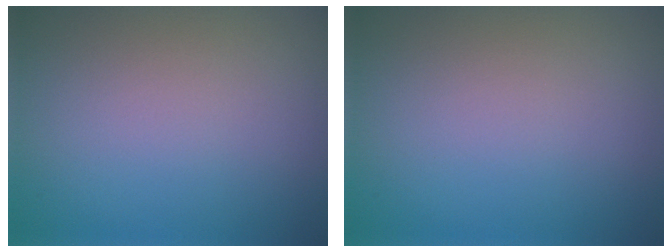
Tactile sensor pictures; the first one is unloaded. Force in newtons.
{"total": 0.0}